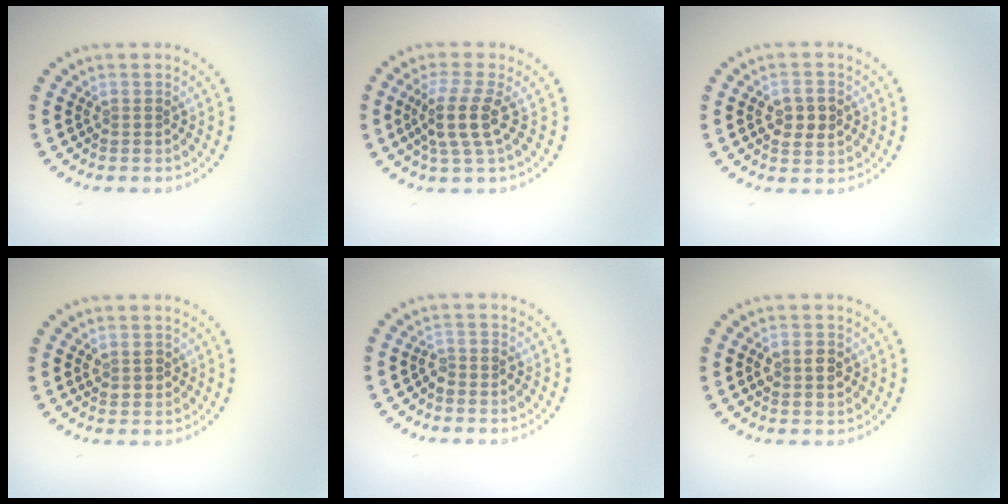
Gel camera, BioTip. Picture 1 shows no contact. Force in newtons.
{"total": 3.5, "press": 2.7, "slide": 2.2}
{"total": 2.8, "press": 2.8, "slide": 0.1}
{"total": 1.5, "press": 1.5, "slide": 0.4}
{"total": 1.4, "press": 1.1, "slide": 0.8}
{"total": 2.9, "press": 2.9, "slide": 0.2}